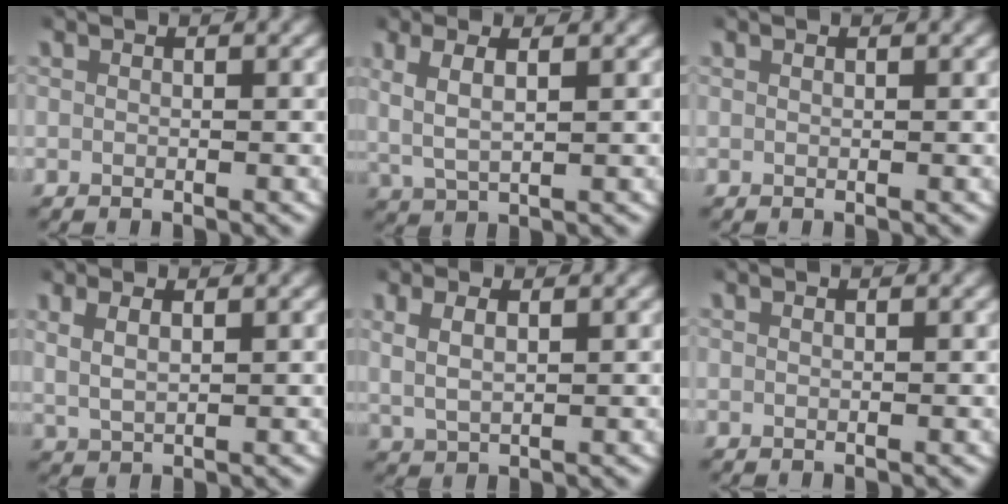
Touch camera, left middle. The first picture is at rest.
{"total": 3.6, "force": [1.0, 1.9, 2.9], "torque": [-0.069, 0.003, 0.024]}
{"total": 0.0}
{"total": 2.9, "force": [1.2, 1.8, 2.0], "torque": [-0.046, 0.001, 0.026]}
{"total": 3.2, "force": [1.0, 2.0, 2.3], "torque": [-0.054, 0.002, 0.024]}
{"total": 0.0}